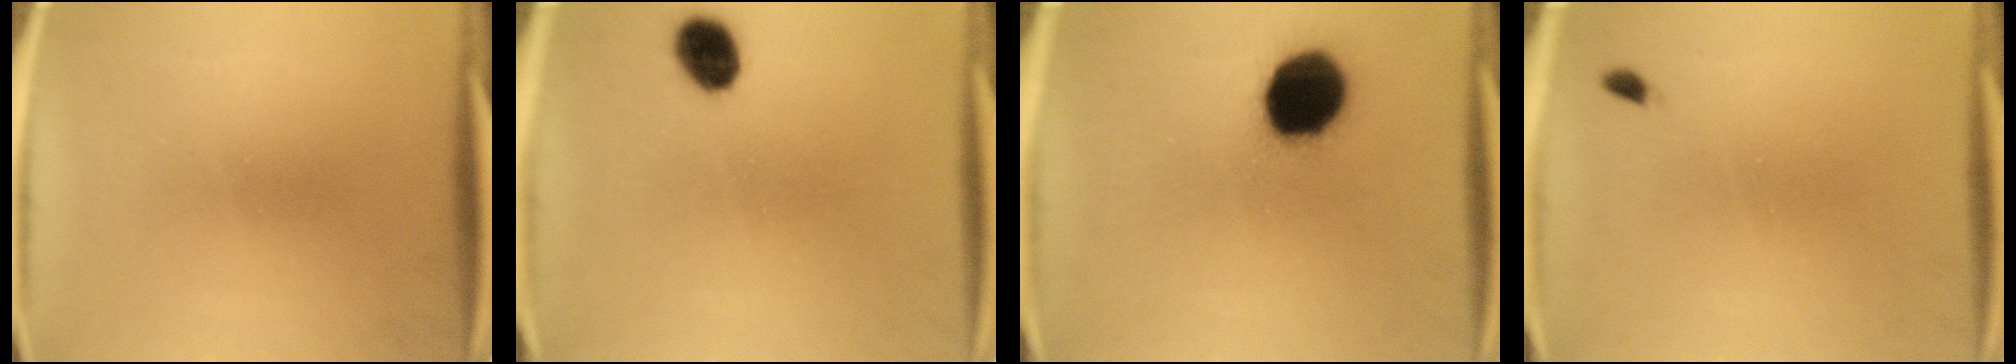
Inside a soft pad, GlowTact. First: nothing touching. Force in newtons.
{"total": 6.5}
{"total": 17.2}
{"total": 0.7}